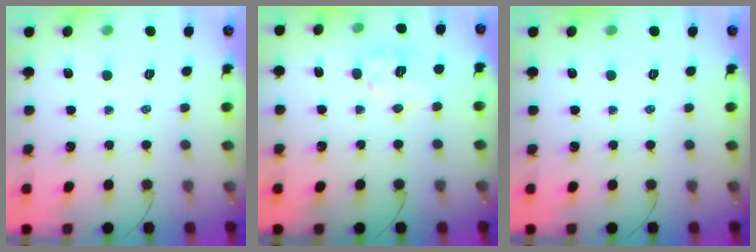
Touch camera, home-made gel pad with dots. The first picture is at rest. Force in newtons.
{"total": 7.4, "press": 7.4, "slide": 1.0}
{"total": 0.0}